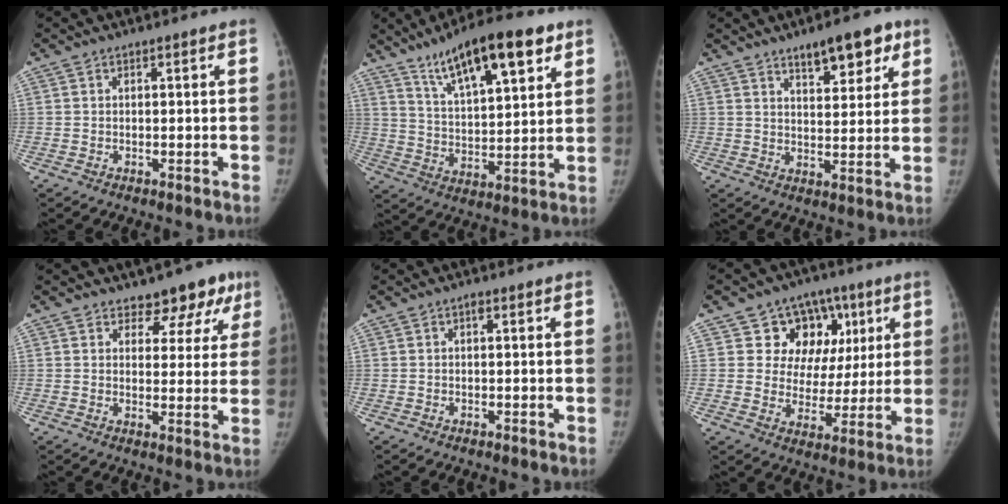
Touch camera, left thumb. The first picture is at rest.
{"total": 17.8, "force": [10.6, 5.5, 13.1], "torque": [-0.183, -0.037, 0.180]}
{"total": 9.9, "force": [6.3, 3.8, 6.7], "torque": [-0.066, -0.032, 0.094]}
{"total": 7.9, "force": [5.7, 4.7, 2.9], "torque": [0.008, -0.030, 0.062]}
{"total": 0.6, "force": [0.2, 0.3, 0.5], "torque": [-0.006, 0.003, 0.000]}
{"total": 14.1, "force": [5.5, 11.5, 5.8], "torque": [-0.026, -0.002, 0.085]}